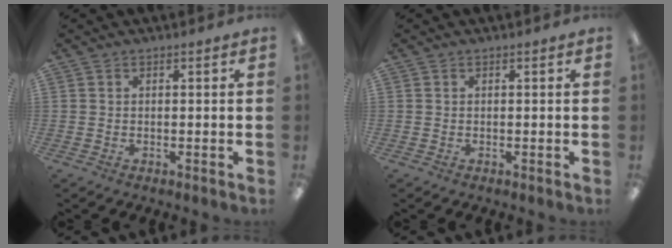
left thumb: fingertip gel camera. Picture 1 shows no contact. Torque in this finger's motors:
{"motor_torque": [-0.09, 0.01, 0.01, -0.01, 0.00]}